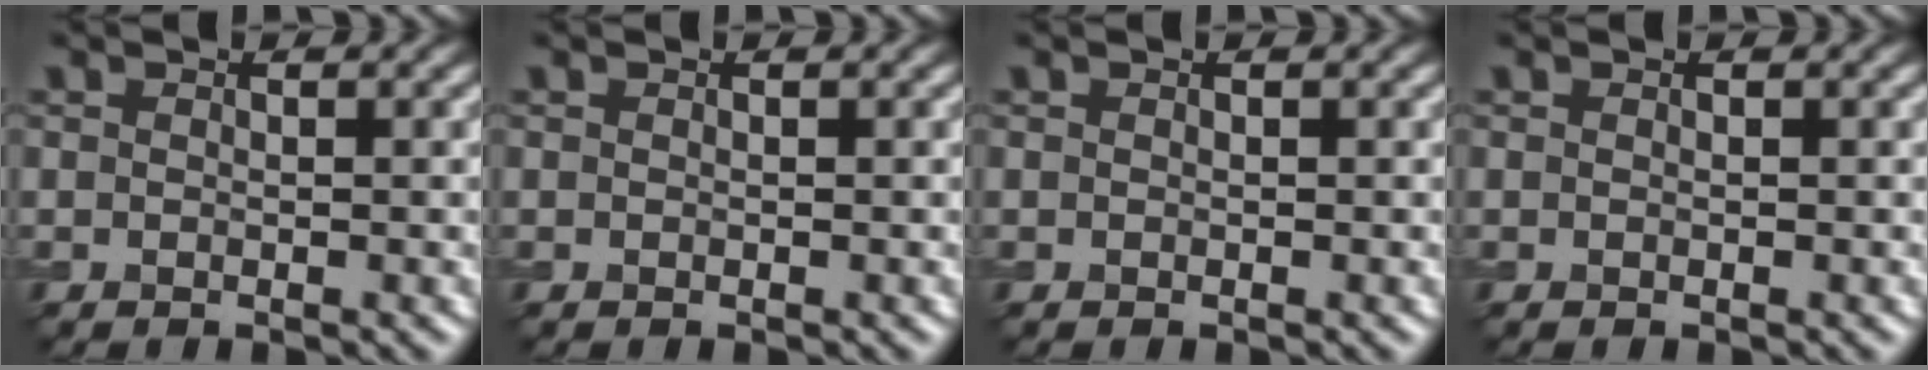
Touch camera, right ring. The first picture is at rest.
{"total": 0.0}
{"total": 0.0}
{"total": 0.0}